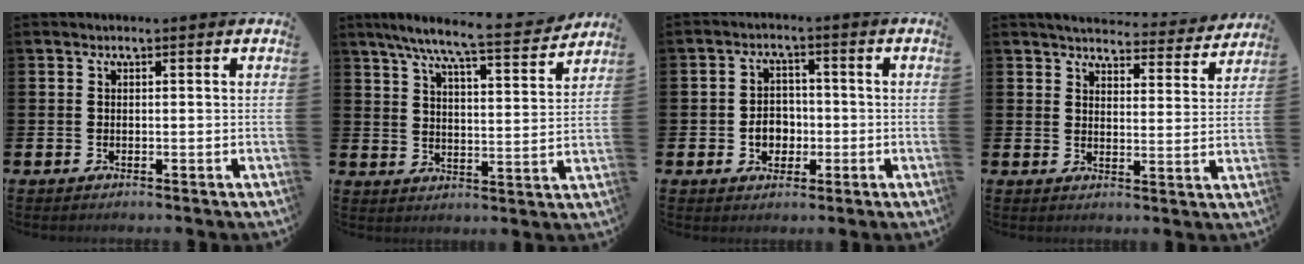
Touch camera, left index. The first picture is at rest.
{"total": 8.4, "force": [7.5, 0.2, 3.7], "torque": [-0.090, -0.048, 0.127]}
{"total": 3.9, "force": [-0.9, 3.3, 2.0], "torque": [-0.021, -0.002, -0.025]}
{"total": 4.3, "force": [4.2, 0.7, 0.7], "torque": [-0.014, -0.036, 0.067]}